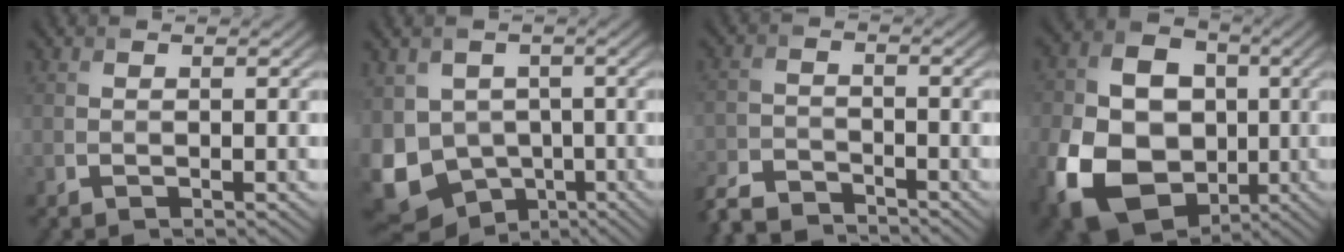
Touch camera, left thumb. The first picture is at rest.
{"total": 12.7, "force": [-3.6, 9.9, 7.1], "torque": [-0.197, -0.028, -0.065]}
{"total": 6.5, "force": [-6.0, 1.6, 1.9], "torque": [-0.043, -0.014, -0.127]}
{"total": 16.8, "force": [-4.3, 12.8, 10.0], "torque": [-0.228, -0.039, -0.069]}